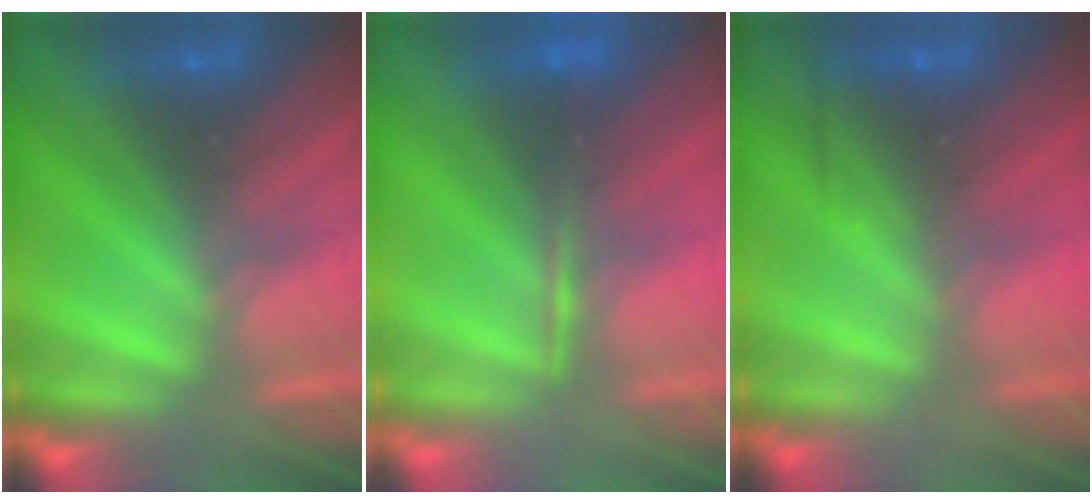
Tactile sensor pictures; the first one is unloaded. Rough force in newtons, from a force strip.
{"total": 1.3}
{"total": 2.5}